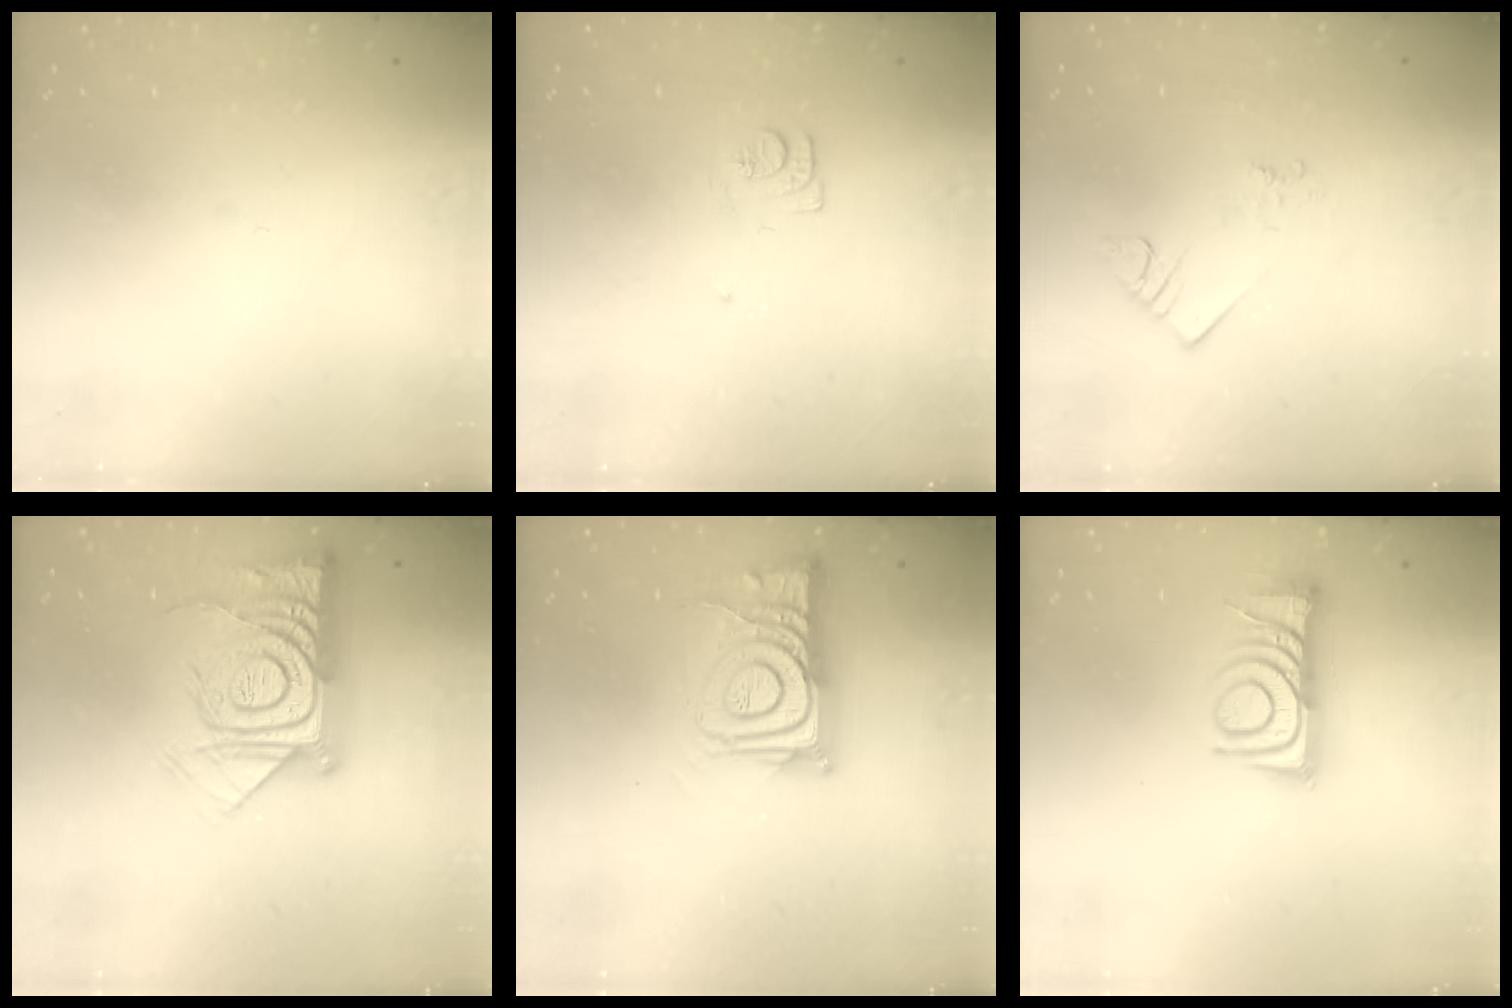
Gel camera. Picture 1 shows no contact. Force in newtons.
{"total": 5.9, "press": 5.9, "slide": 0.5}
{"total": 2.1, "press": 2.0, "slide": 0.5}
{"total": 16.9, "press": 16.9, "slide": 1.2}
{"total": 11.4, "press": 11.3, "slide": 0.9}
{"total": 10.3, "press": 10.3, "slide": 0.6}